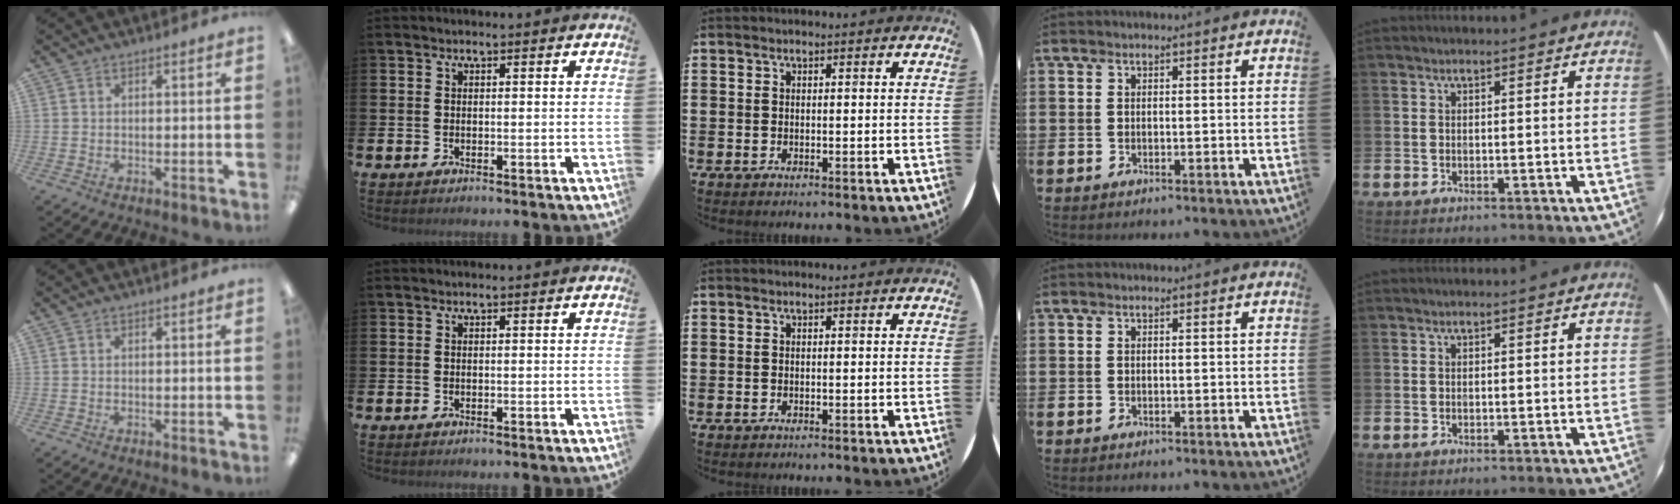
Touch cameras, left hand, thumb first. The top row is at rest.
{}